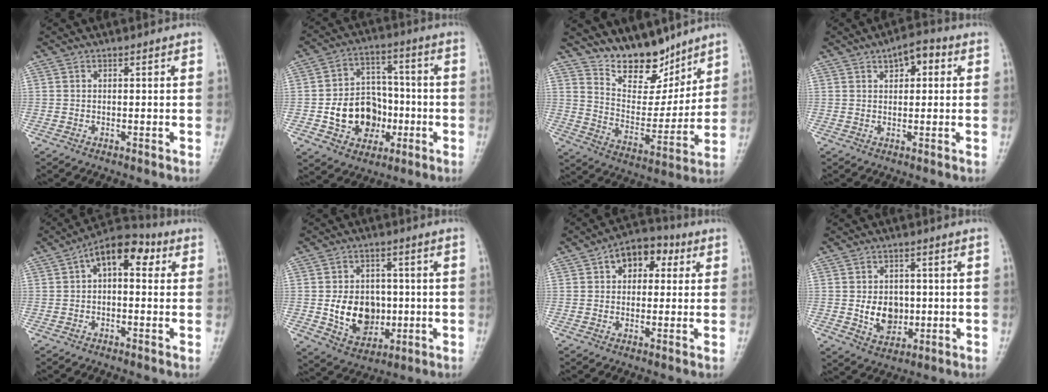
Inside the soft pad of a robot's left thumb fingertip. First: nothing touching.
{"total": 13.5, "force": [-3.3, 10.9, 7.3], "torque": [-0.068, 0.037, -0.051]}
{"total": 13.8, "force": [11.2, 6.5, 5.0], "torque": [-0.040, -0.079, 0.200]}
{"total": 5.0, "force": [1.9, 2.8, 3.7], "torque": [-0.031, 0.007, 0.018]}
{"total": 9.7, "force": [2.3, 5.7, 7.5], "torque": [-0.084, 0.031, 0.022]}
{"total": 11.6, "force": [-1.0, 9.0, 7.3], "torque": [-0.078, -0.001, -0.006]}
{"total": 8.7, "force": [2.7, 6.0, 5.7], "torque": [-0.041, 0.014, 0.029]}
{"total": 7.3, "force": [-0.4, 5.7, 4.6], "torque": [-0.042, -0.001, 0.001]}